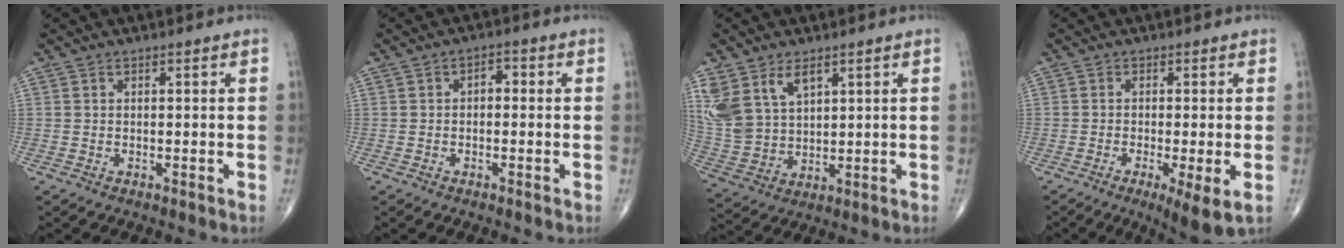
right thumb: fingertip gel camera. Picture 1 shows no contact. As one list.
[{"total": 2.2, "force": [0.0, 1.5, 1.7], "torque": [-0.012, 0.008, -0.009]}, {"total": 12.3, "force": [6.2, 7.5, 7.5], "torque": [-0.156, -0.017, 0.141]}, {"total": 6.5, "force": [-2.2, 1.1, 6.0], "torque": [-0.104, -0.018, -0.037]}]